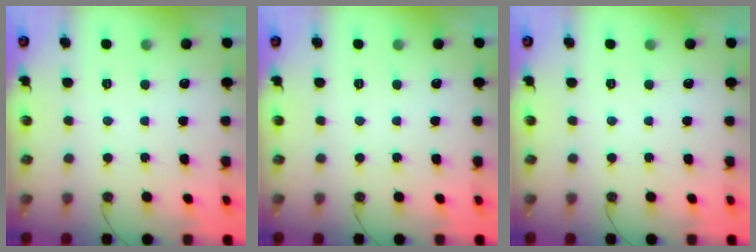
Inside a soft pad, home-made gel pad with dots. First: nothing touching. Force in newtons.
{"total": 0.0}
{"total": 0.0}